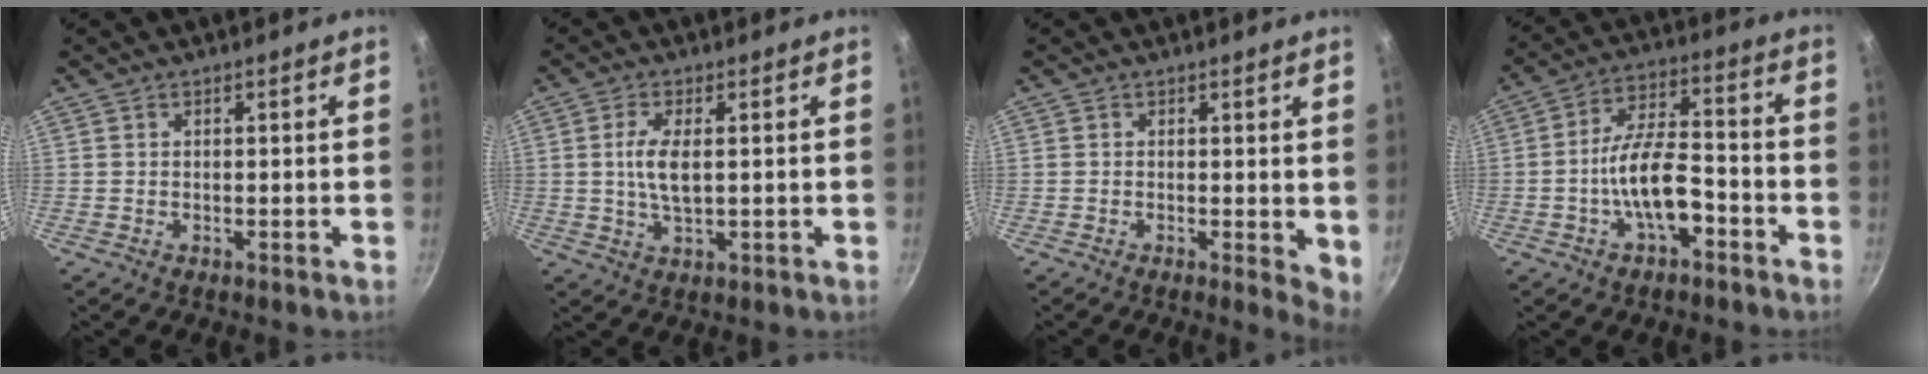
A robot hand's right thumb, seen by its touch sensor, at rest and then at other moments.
{"total": 5.8, "force": [0.6, 2.3, 5.3], "torque": [-0.112, 0.000, 0.011]}
{"total": 3.9, "force": [0.1, 1.7, 3.6], "torque": [-0.044, -0.010, 0.000]}
{"total": 11.3, "force": [-4.3, 5.1, 9.1], "torque": [-0.145, 0.047, -0.078]}